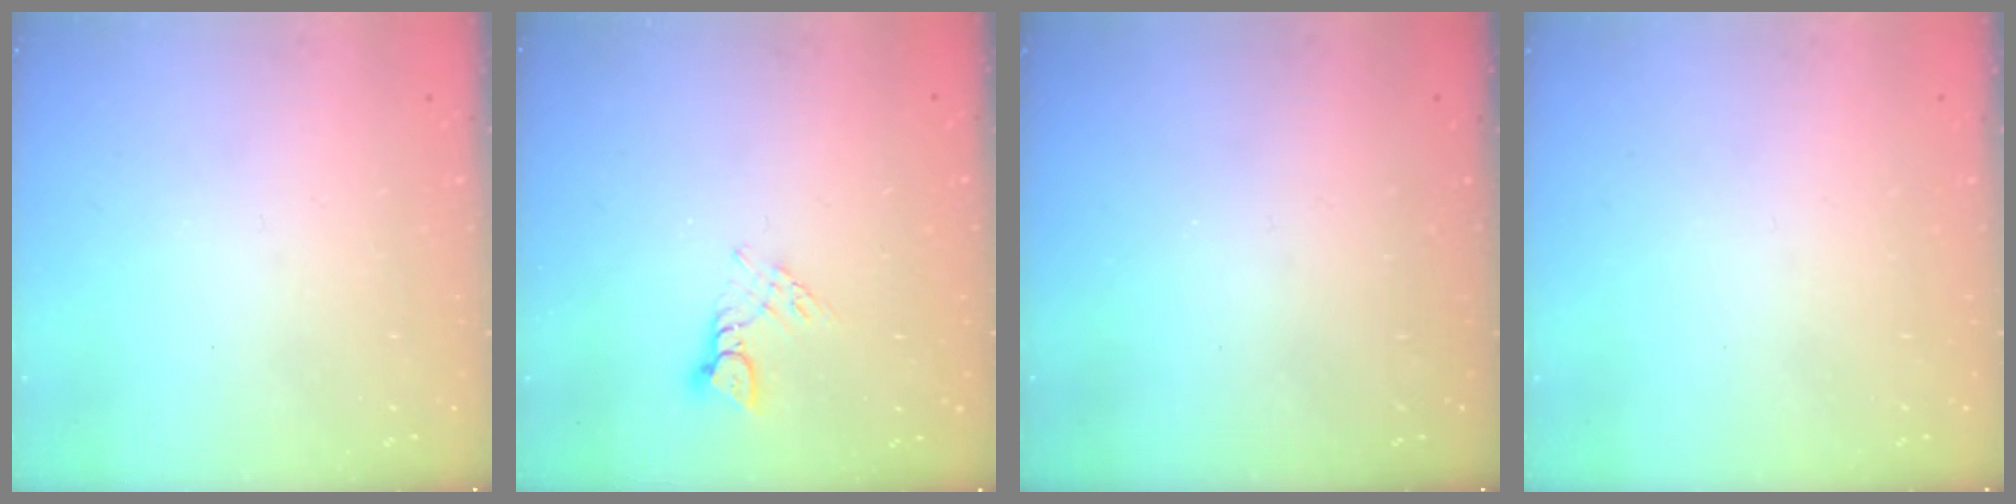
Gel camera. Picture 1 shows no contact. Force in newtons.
{"total": 5.5, "press": 5.5, "slide": 0.3}
{"total": 0.0}
{"total": 0.0}